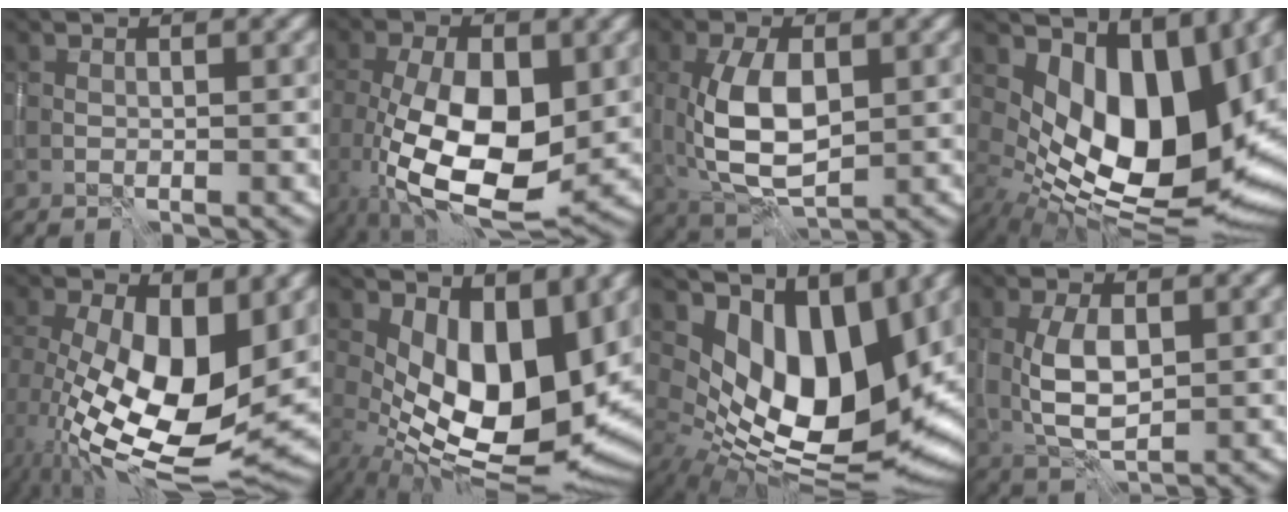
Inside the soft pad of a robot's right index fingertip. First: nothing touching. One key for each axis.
{"total": 11.9, "fx": -2.0, "fy": 5.6, "fz": 10.3, "tx": -0.192, "ty": -0.015, "tz": -0.034}
{"total": 6.8, "fx": 0.0, "fy": 3.4, "fz": 5.9, "tx": -0.126, "ty": -0.002, "tz": 0.003}
{"total": 13.4, "fx": 2.2, "fy": 7.4, "fz": 11.0, "tx": -0.172, "ty": -0.024, "tz": 0.043}
{"total": 13.5, "fx": -0.6, "fy": 6.5, "fz": 11.8, "tx": -0.211, "ty": -0.022, "tz": -0.006}
{"total": 11.9, "fx": 0.5, "fy": 6.0, "fz": 10.3, "tx": -0.162, "ty": -0.027, "tz": 0.013}
{"total": 12.9, "fx": 3.3, "fy": 6.7, "fz": 10.5, "tx": -0.173, "ty": -0.015, "tz": 0.066}
{"total": 4.4, "fx": 0.0, "fy": 2.1, "fz": 3.8, "tx": -0.083, "ty": 0.000, "tz": 0.004}